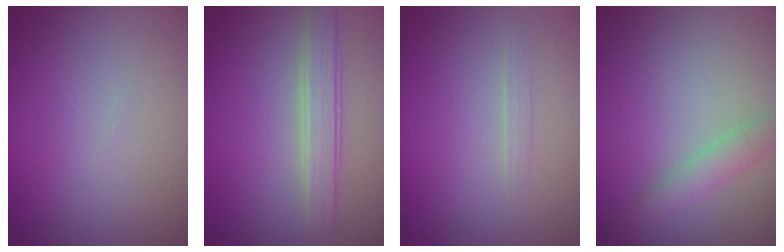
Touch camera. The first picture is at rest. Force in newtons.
{"total": 2.8, "press": 2.8, "slide": 0.3}
{"total": 0.7, "press": 0.7, "slide": 0.1}
{"total": 2.4, "press": 2.4, "slide": 0.1}